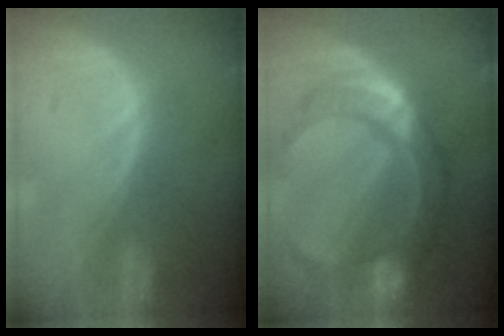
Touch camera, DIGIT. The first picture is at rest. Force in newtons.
{"total": 10.8, "press": 10.7, "slide": 1.0}